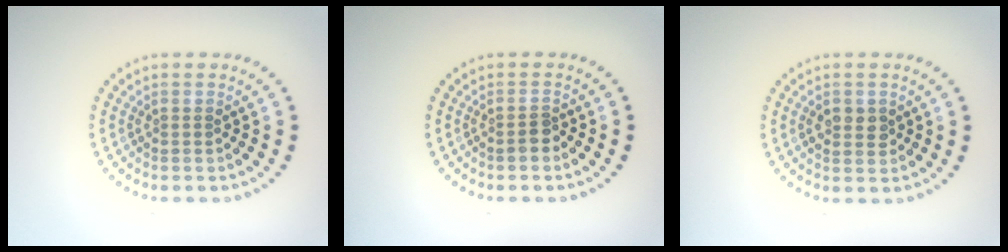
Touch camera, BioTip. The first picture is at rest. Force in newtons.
{"total": 1.4, "press": 1.1, "slide": 0.8}
{"total": 1.9, "press": 1.9, "slide": 0.1}